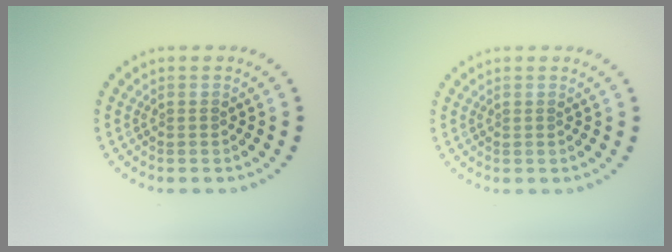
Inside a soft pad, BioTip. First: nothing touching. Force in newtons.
{"total": 0.0}